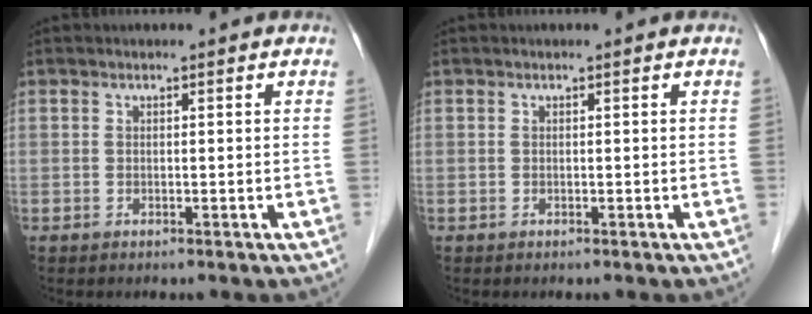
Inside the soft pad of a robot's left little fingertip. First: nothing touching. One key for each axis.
{"total": 0.0}